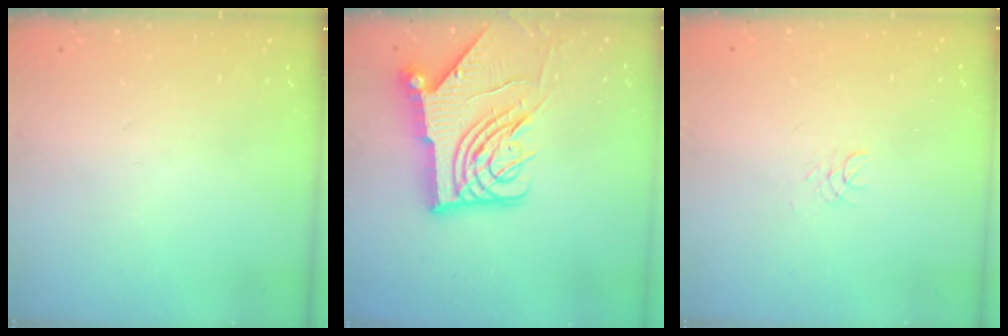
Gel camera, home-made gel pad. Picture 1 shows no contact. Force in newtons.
{"total": 15.0, "press": 14.9, "slide": 1.5}
{"total": 1.7, "press": 1.7, "slide": 0.2}